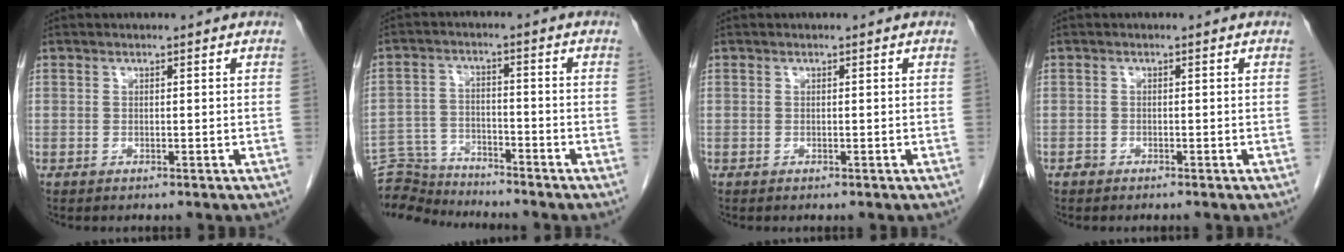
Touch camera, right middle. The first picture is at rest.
{"total": 8.7, "force": [-8.7, 0.5, -0.2], "torque": [-0.003, 0.006, -0.161]}
{"total": 0.0}
{"total": 0.7, "force": [-0.5, 0.4, 0.1], "torque": [-0.004, 0.001, -0.012]}